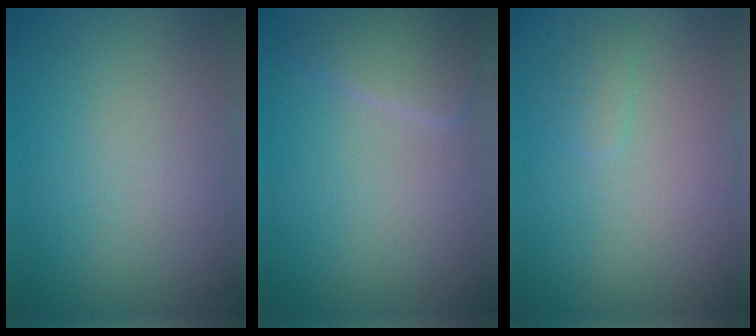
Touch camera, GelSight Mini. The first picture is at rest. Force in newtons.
{"total": 2.7, "press": 2.7, "slide": 0.1}
{"total": 0.8, "press": 0.8, "slide": 0.0}